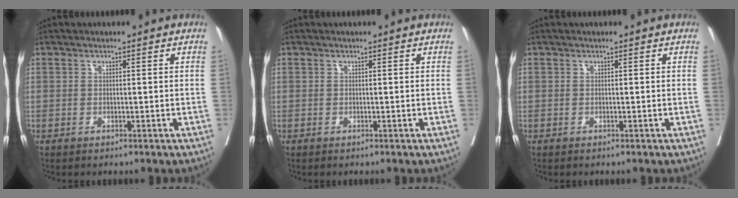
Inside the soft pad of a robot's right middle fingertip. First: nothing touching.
{"total": 0.0}
{"total": 0.0}